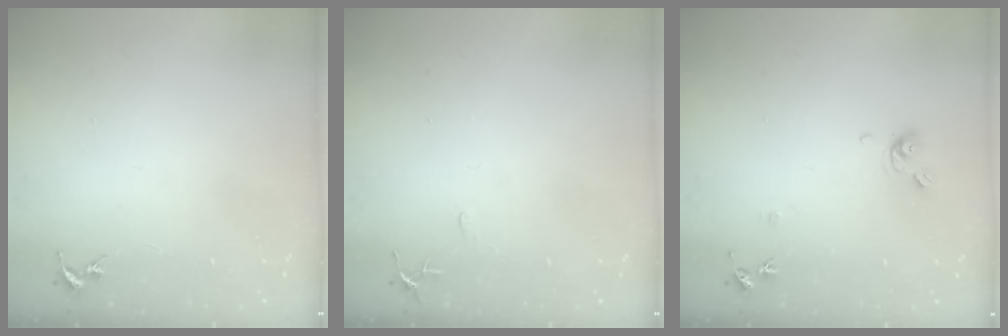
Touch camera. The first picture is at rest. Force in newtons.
{"total": 5.3, "press": 5.2, "slide": 0.6}
{"total": 7.9, "press": 7.9, "slide": 0.8}